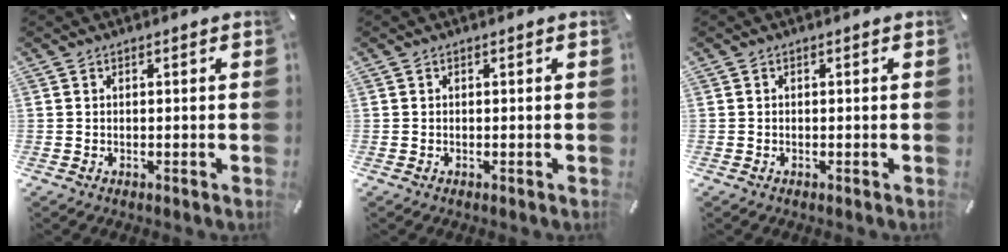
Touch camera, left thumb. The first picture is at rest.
{"total": 0.0}
{"total": 0.0}